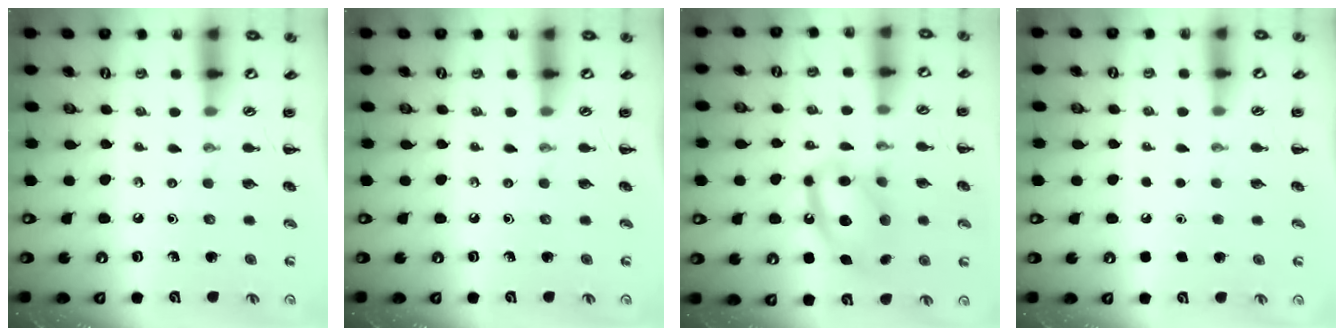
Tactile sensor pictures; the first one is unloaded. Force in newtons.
{"total": 0.0}
{"total": 14.3, "press": 13.9, "slide": 3.1}
{"total": 1.6, "press": 1.6, "slide": 0.1}